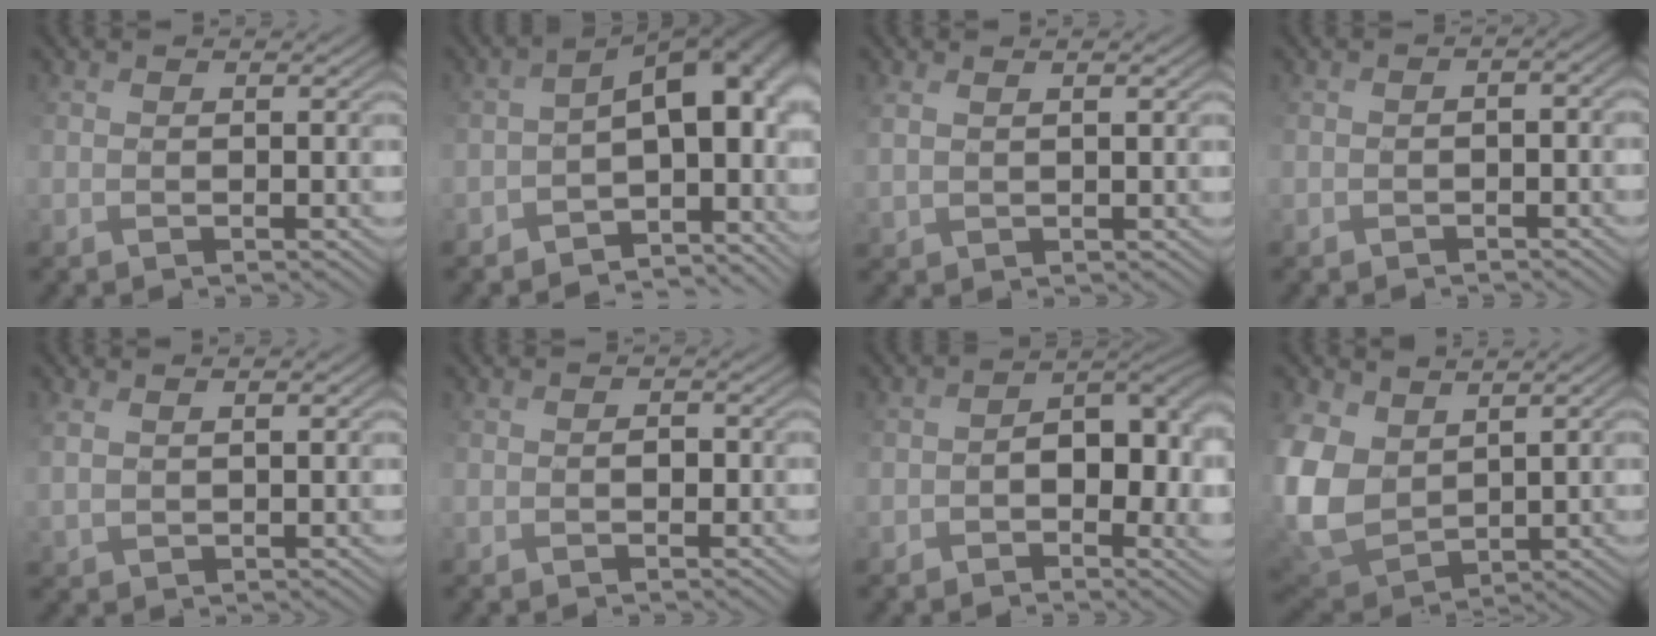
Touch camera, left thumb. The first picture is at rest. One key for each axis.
{"total": 12.7, "fx": -3.5, "fy": 7.3, "fz": 9.8, "tx": -0.134, "ty": -0.020, "tz": -0.026}
{"total": 1.8, "fx": 1.6, "fy": 0.4, "fz": 0.7, "tx": -0.017, "ty": 0.005, "tz": 0.036}
{"total": 2.5, "fx": -1.4, "fy": 1.4, "fz": 1.5, "tx": -0.019, "ty": -0.005, "tz": -0.021}
{"total": 2.4, "fx": 1.9, "fy": 0.7, "fz": 1.1, "tx": -0.027, "ty": 0.005, "tz": 0.044}
{"total": 1.2, "fx": -0.2, "fy": 1.0, "fz": 0.6, "tx": -0.005, "ty": 0.002, "tz": -0.002}
{"total": 7.5, "fx": -1.3, "fy": 4.9, "fz": 5.6, "tx": -0.073, "ty": -0.011, "tz": -0.013}
{"total": 10.9, "fx": 3.3, "fy": 7.6, "fz": 7.0, "tx": -0.214, "ty": 0.005, "tz": 0.071}